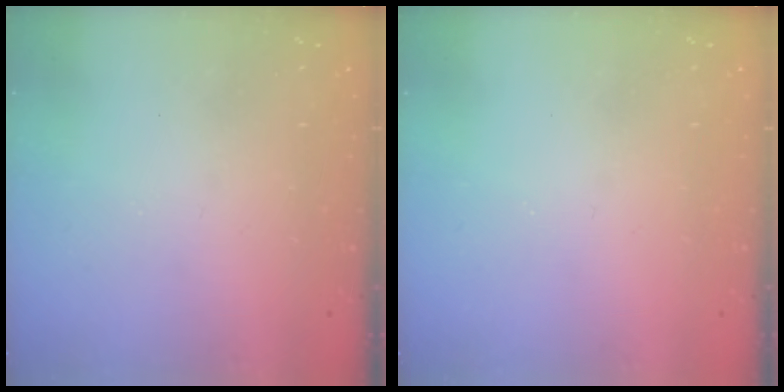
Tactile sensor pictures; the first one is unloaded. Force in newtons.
{"total": 0.0}